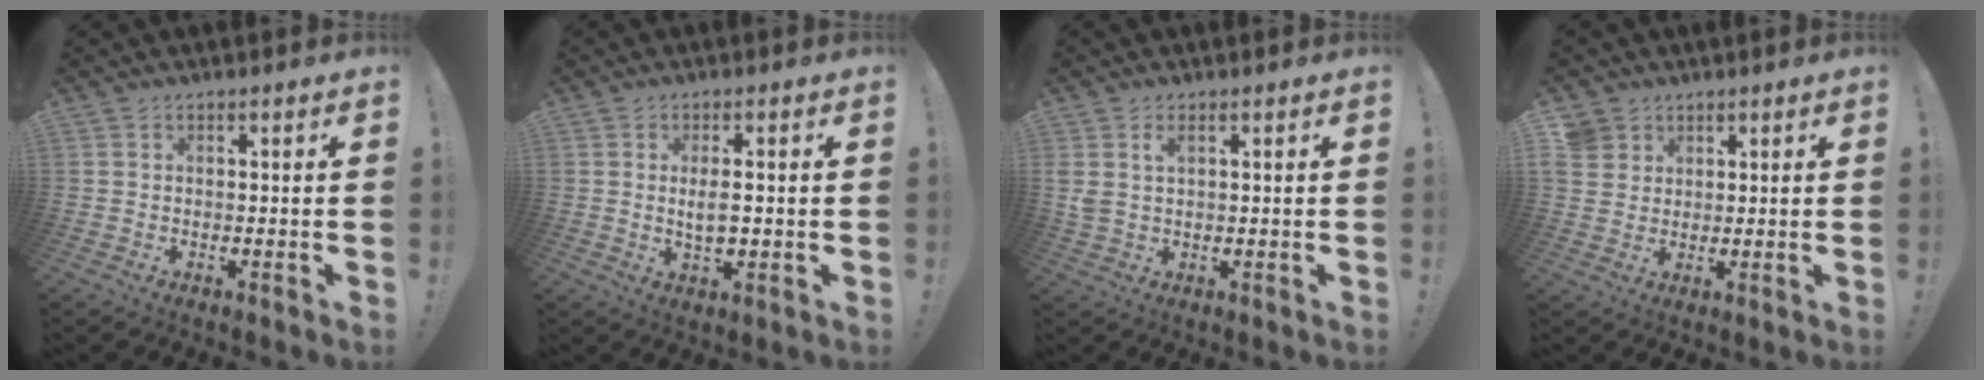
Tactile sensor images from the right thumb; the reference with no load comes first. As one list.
[{"total": 4.8, "force": [0.0, 1.8, 4.4], "torque": [-0.069, -0.006, -0.006]}, {"total": 3.6, "force": [1.6, 1.6, 2.9], "torque": [-0.047, -0.002, 0.026]}, {"total": 5.0, "force": [2.8, 4.1, 0.7], "torque": [-0.012, -0.010, 0.055]}]